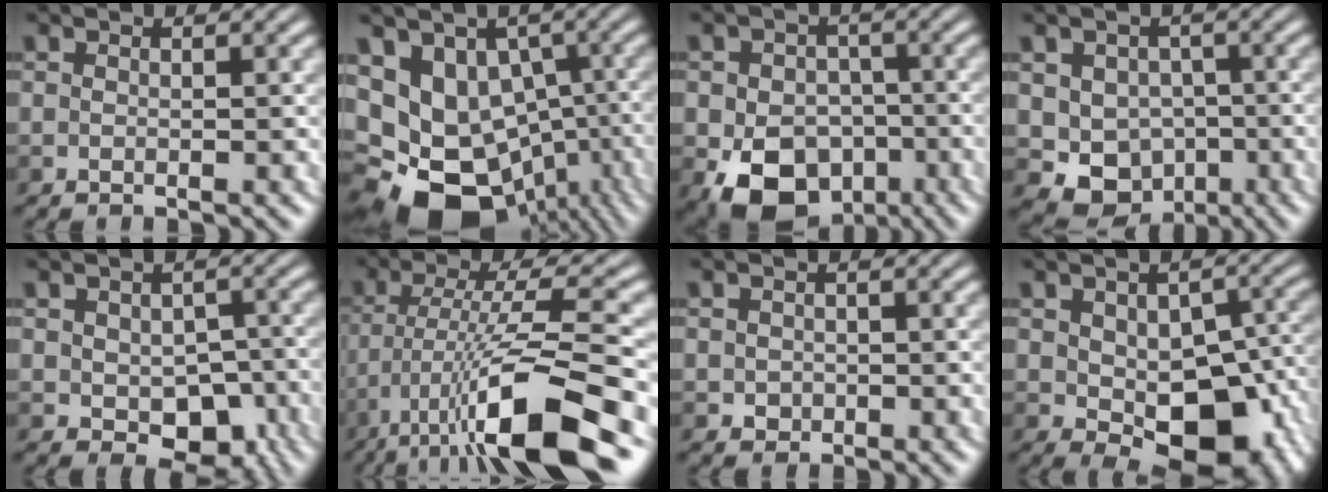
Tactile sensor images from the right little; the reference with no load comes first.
{"total": 13.3, "force": [-5.1, 10.5, 6.5], "torque": [-0.109, -0.013, -0.066]}
{"total": 7.5, "force": [-3.2, 5.6, 3.7], "torque": [-0.051, -0.006, -0.062]}
{"total": 4.8, "force": [-1.1, 4.2, 1.9], "torque": [-0.023, -0.005, -0.019]}
{"total": 4.2, "force": [-1.6, 2.9, 2.5], "torque": [-0.040, -0.008, -0.020]}
{"total": 10.3, "force": [-6.3, 1.6, 8.0], "torque": [-0.138, 0.010, -0.112]}
{"total": 1.0, "force": [-0.1, 1.0, 0.1], "torque": [-0.008, -0.001, -0.002]}
{"total": 9.0, "force": [-3.3, 4.8, 6.9], "torque": [-0.103, -0.009, -0.046]}